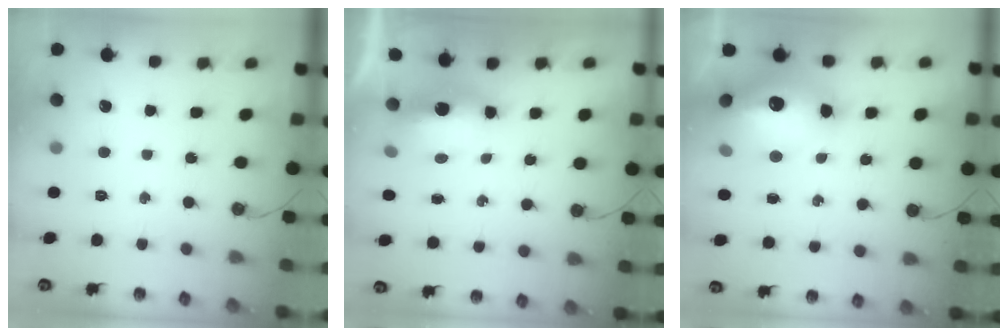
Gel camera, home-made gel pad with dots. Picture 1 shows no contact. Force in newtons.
{"total": 7.0, "press": 7.0, "slide": 0.8}
{"total": 22.1, "press": 21.4, "slide": 5.3}